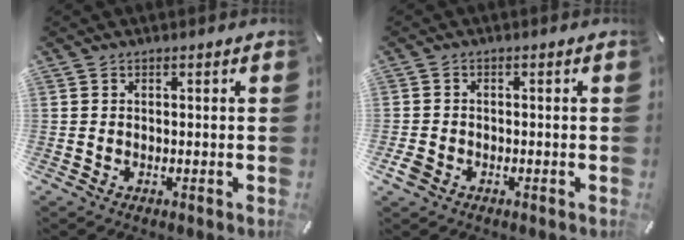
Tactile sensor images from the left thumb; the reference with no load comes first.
{"total": 2.2, "force": [-1.1, 1.6, 0.9], "torque": [-0.021, 0.002, -0.022]}